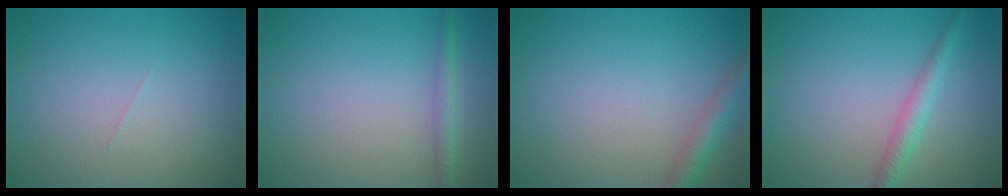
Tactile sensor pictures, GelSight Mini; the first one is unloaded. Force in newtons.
{"total": 1.6, "press": 1.6, "slide": 0.1}
{"total": 2.5, "press": 2.5, "slide": 0.1}
{"total": 2.2, "press": 2.2, "slide": 0.2}